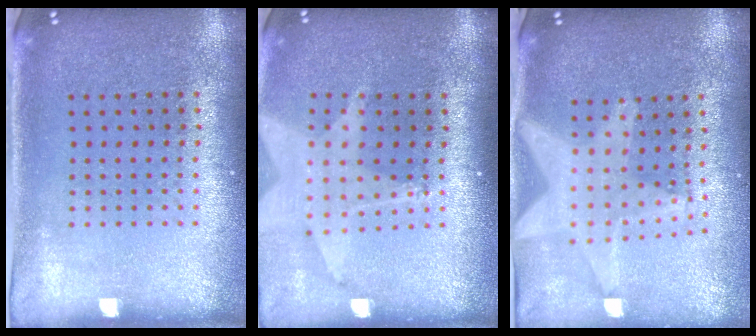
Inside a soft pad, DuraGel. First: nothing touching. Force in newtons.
{"total": 1.8, "press": 1.5, "slide": 1.1}
{"total": 2.2, "press": 1.8, "slide": 1.3}